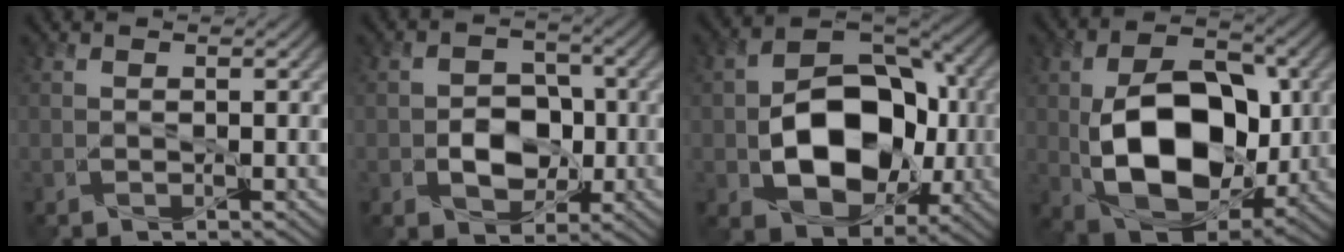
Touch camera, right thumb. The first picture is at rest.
{"total": 5.7, "force": [-1.4, 3.9, 3.9], "torque": [-0.059, 0.000, -0.037]}
{"total": 14.1, "force": [-2.2, 9.4, 10.4], "torque": [-0.155, -0.018, -0.029]}
{"total": 14.0, "force": [-1.3, 8.5, 11.1], "torque": [-0.196, -0.018, -0.011]}